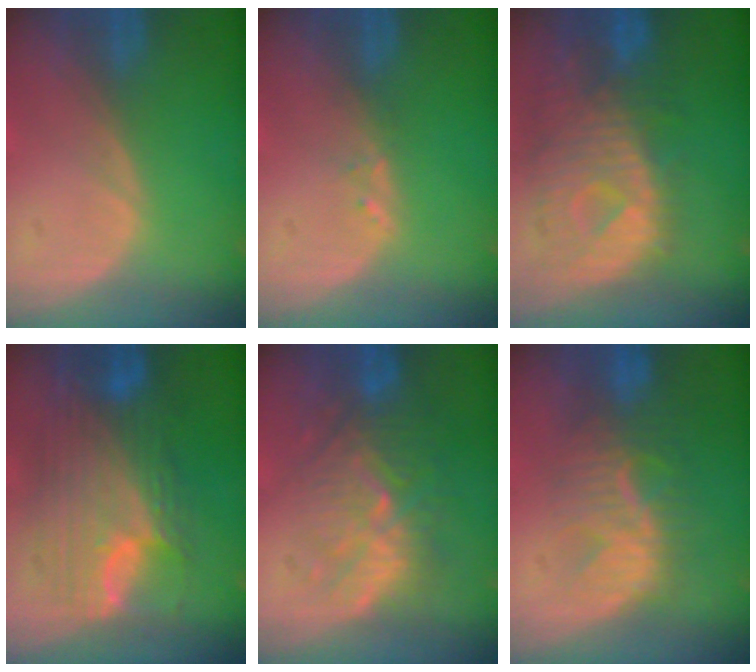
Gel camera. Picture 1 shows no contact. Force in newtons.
{"total": 1.0, "press": 1.0, "slide": 0.2}
{"total": 10.9, "press": 9.7, "slide": 5.1}
{"total": 11.3, "press": 11.3, "slide": 1.2}
{"total": 9.4, "press": 9.0, "slide": 2.6}
{"total": 8.4, "press": 7.9, "slide": 2.6}